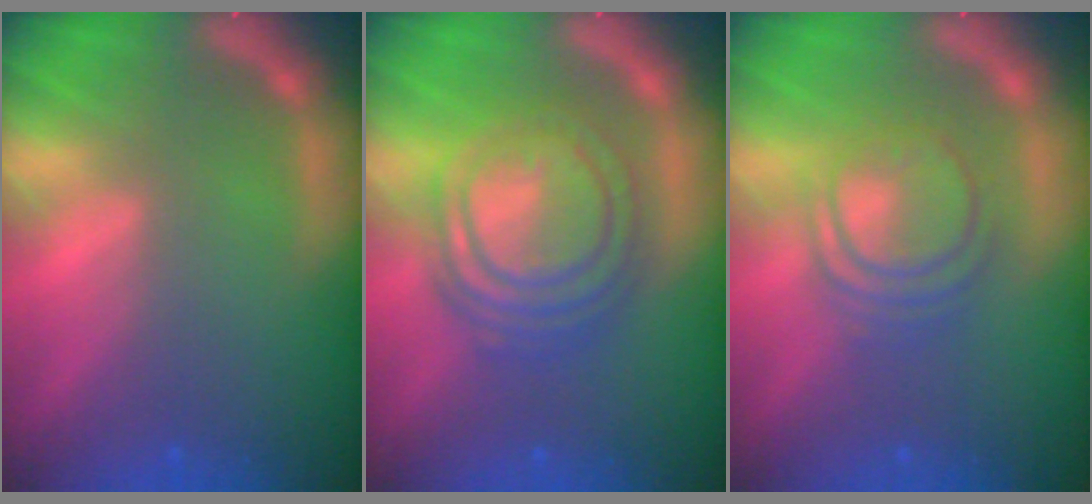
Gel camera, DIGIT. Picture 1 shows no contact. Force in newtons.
{"total": 9.5}
{"total": 5.6}